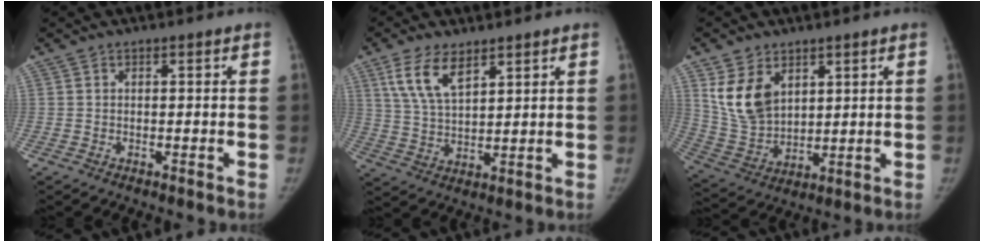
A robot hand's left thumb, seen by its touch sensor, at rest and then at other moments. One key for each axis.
{"total": 8.9, "fx": 5.1, "fy": 4.0, "fz": 6.0, "tx": -0.110, "ty": -0.016, "tz": 0.107}
{"total": 11.4, "fx": 4.9, "fy": 7.6, "fz": 6.9, "tx": -0.109, "ty": -0.022, "tz": 0.117}